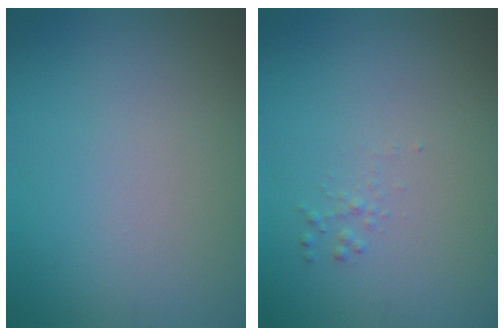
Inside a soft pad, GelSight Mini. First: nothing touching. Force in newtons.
{"total": 0.6, "press": 0.6, "slide": 0.0}